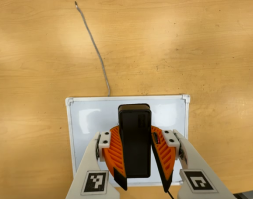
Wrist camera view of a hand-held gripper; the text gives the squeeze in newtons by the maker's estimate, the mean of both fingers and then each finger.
{"total": 11.3, "left": 10.9, "right": 11.7}